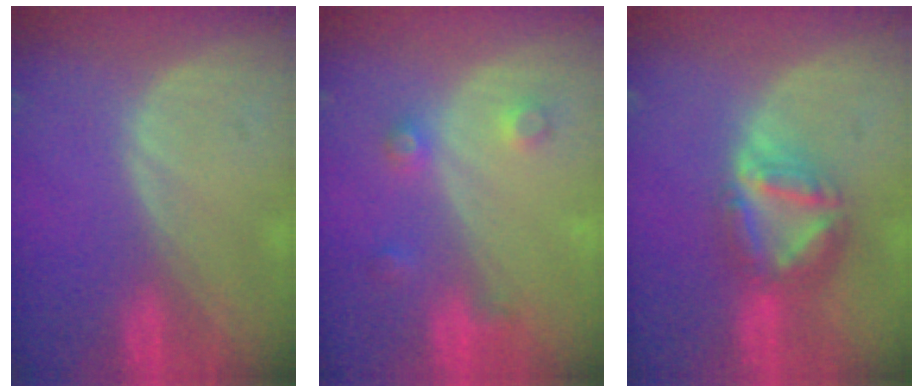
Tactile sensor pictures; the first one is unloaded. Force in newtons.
{"total": 3.7, "press": 3.4, "slide": 1.5}
{"total": 7.9, "press": 6.7, "slide": 4.2}